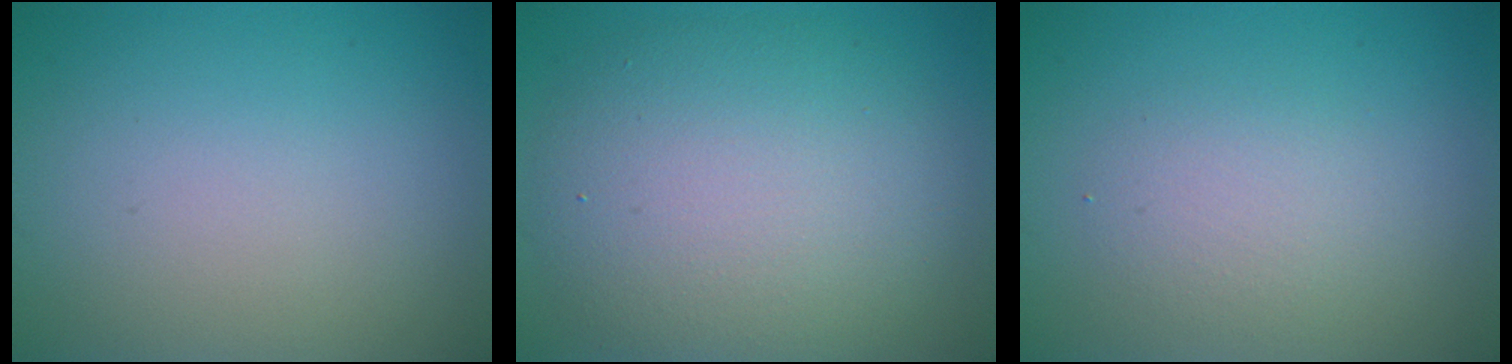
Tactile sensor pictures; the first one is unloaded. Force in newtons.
{"total": 8.6, "press": 8.6, "slide": 0.5}
{"total": 2.2, "press": 2.2, "slide": 0.1}